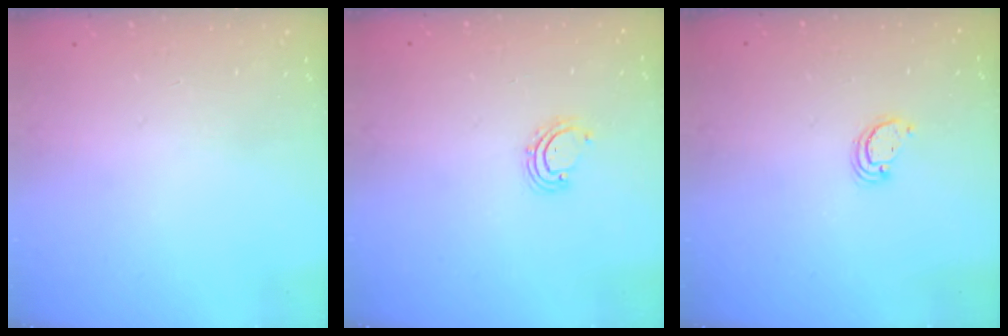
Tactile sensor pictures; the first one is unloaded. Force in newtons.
{"total": 3.3, "press": 3.3, "slide": 0.3}
{"total": 2.6, "press": 2.6, "slide": 0.2}